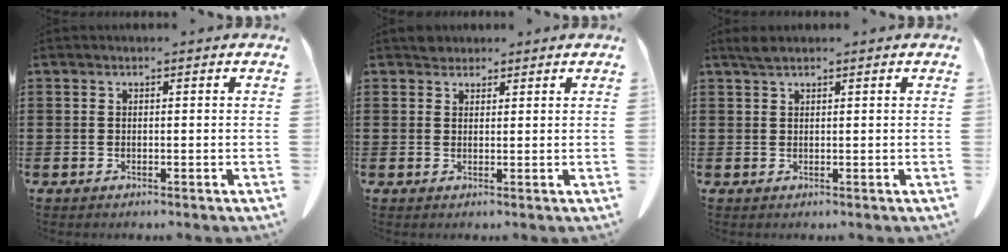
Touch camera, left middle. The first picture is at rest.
{"total": 1.8, "force": [1.6, 0.8, 0.1], "torque": [0.001, -0.001, 0.031]}
{"total": 1.5, "force": [1.1, 0.3, 1.0], "torque": [-0.022, 0.000, 0.021]}